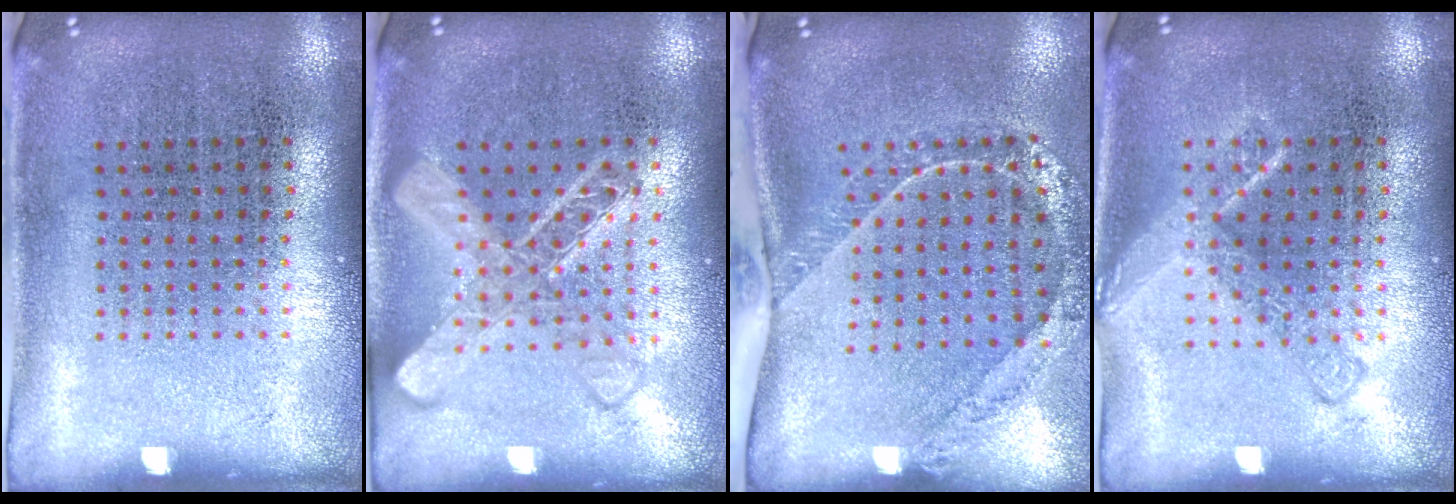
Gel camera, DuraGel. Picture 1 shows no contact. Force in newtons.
{"total": 3.2, "press": 3.2, "slide": 0.5}
{"total": 1.8, "press": 1.5, "slide": 1.1}
{"total": 1.5, "press": 1.5, "slide": 0.2}